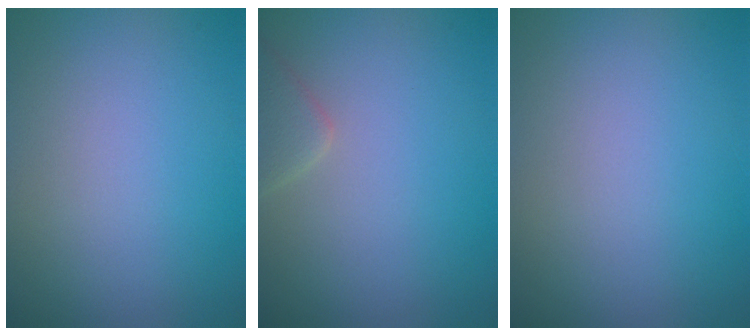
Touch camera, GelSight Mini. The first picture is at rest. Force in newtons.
{"total": 1.9, "press": 1.9, "slide": 0.2}
{"total": 0.0}